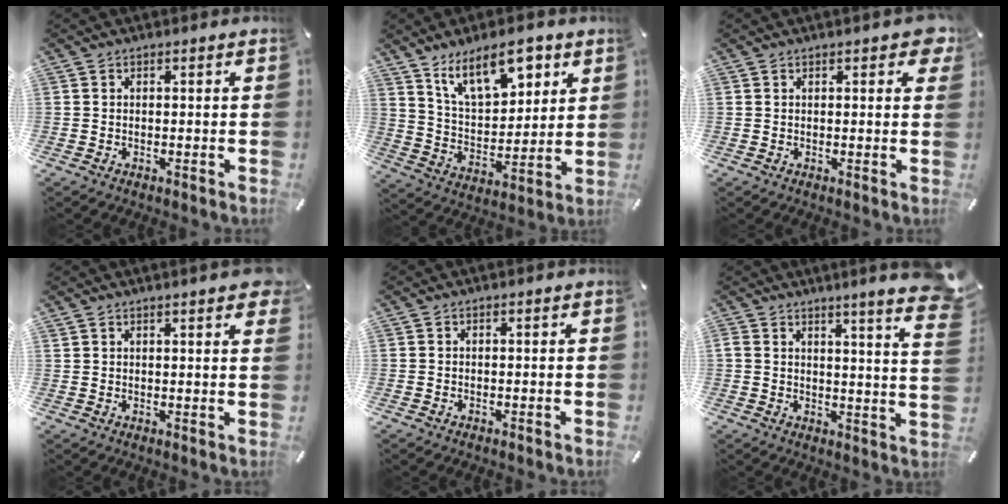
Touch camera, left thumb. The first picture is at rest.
{"total": 14.2, "force": [8.9, 7.2, 8.3], "torque": [-0.130, -0.039, 0.159]}
{"total": 2.8, "force": [1.6, 1.3, 2.0], "torque": [-0.020, -0.004, 0.022]}
{"total": 3.0, "force": [2.5, 0.7, 1.5], "torque": [-0.020, -0.012, 0.042]}
{"total": 0.0}
{"total": 7.5, "force": [5.1, 0.4, 5.4], "torque": [-0.075, -0.048, 0.082]}